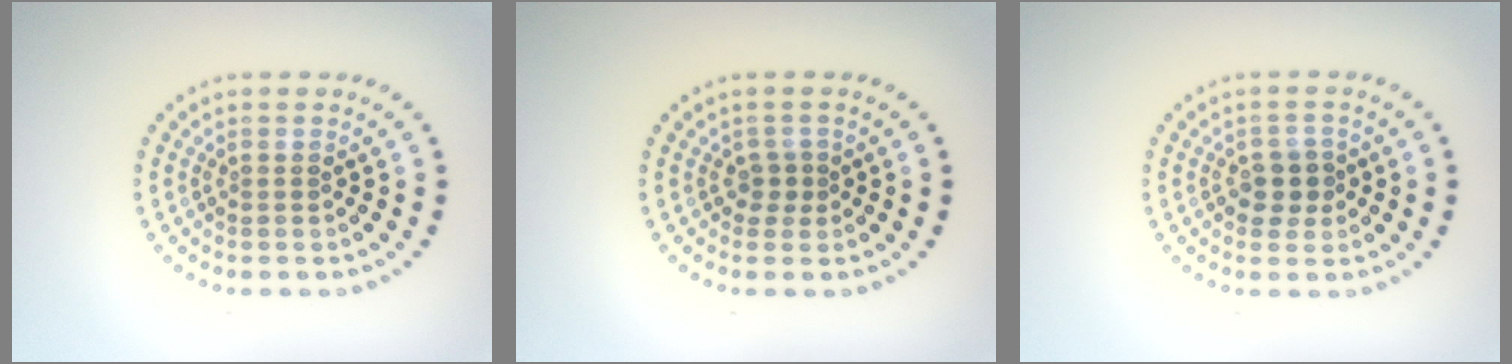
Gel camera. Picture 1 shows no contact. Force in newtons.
{"total": 1.4, "press": 1.1, "slide": 0.7}
{"total": 2.3, "press": 2.2, "slide": 0.7}